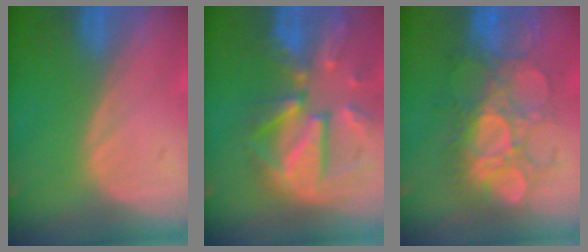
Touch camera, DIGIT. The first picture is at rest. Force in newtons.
{"total": 12.1, "press": 10.5, "slide": 6.0}
{"total": 9.2, "press": 9.2, "slide": 0.5}